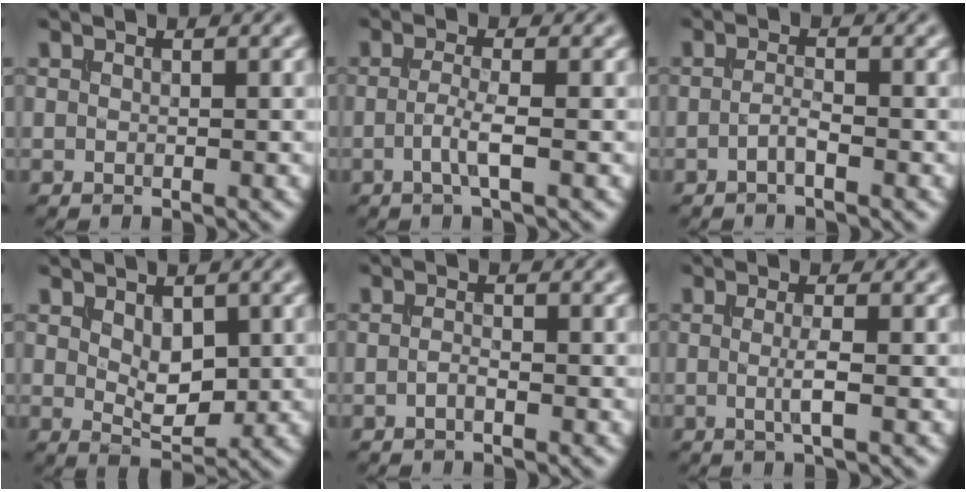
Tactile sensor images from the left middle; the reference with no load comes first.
{"total": 2.2, "force": [-0.5, 0.4, 2.1], "torque": [-0.043, 0.000, -0.015]}
{"total": 1.3, "force": [-0.6, 0.3, 1.1], "torque": [-0.022, 0.002, -0.015]}
{"total": 3.2, "force": [0.7, 1.8, 2.5], "torque": [-0.043, -0.007, 0.017]}
{"total": 0.9, "force": [-0.4, 0.3, 0.7], "torque": [-0.016, -0.001, -0.009]}
{"total": 1.9, "force": [-0.2, 0.3, 1.9], "torque": [-0.036, -0.007, -0.006]}